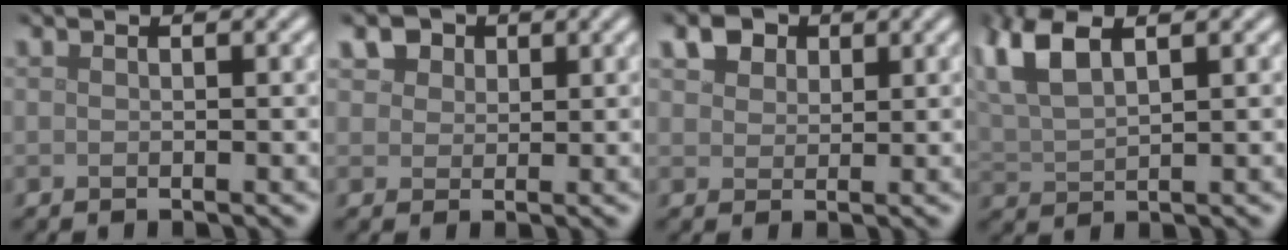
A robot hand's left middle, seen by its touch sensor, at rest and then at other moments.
{"total": 4.9, "force": [2.9, 3.3, 2.3], "torque": [-0.059, 0.007, 0.040]}
{"total": 3.4, "force": [2.1, 2.1, 1.4], "torque": [-0.033, -0.002, 0.038]}
{"total": 5.8, "force": [3.2, 2.4, 4.2], "torque": [-0.102, 0.017, 0.062]}